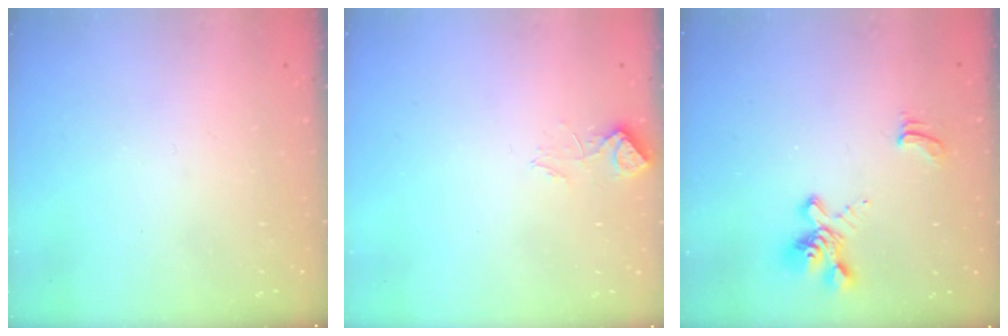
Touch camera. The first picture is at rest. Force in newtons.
{"total": 3.2, "press": 3.2, "slide": 0.5}
{"total": 2.3, "press": 1.9, "slide": 1.3}